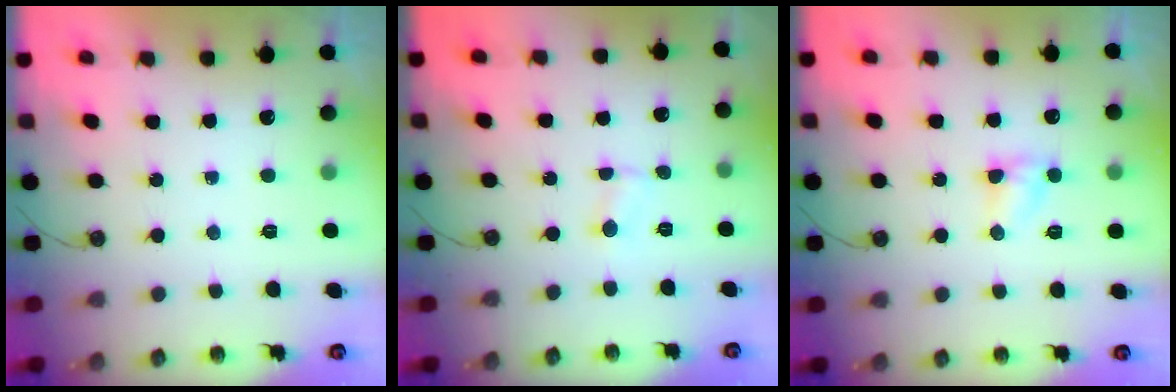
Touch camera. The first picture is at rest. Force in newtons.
{"total": 1.1, "press": 1.0, "slide": 0.3}
{"total": 3.9, "press": 3.9, "slide": 0.4}